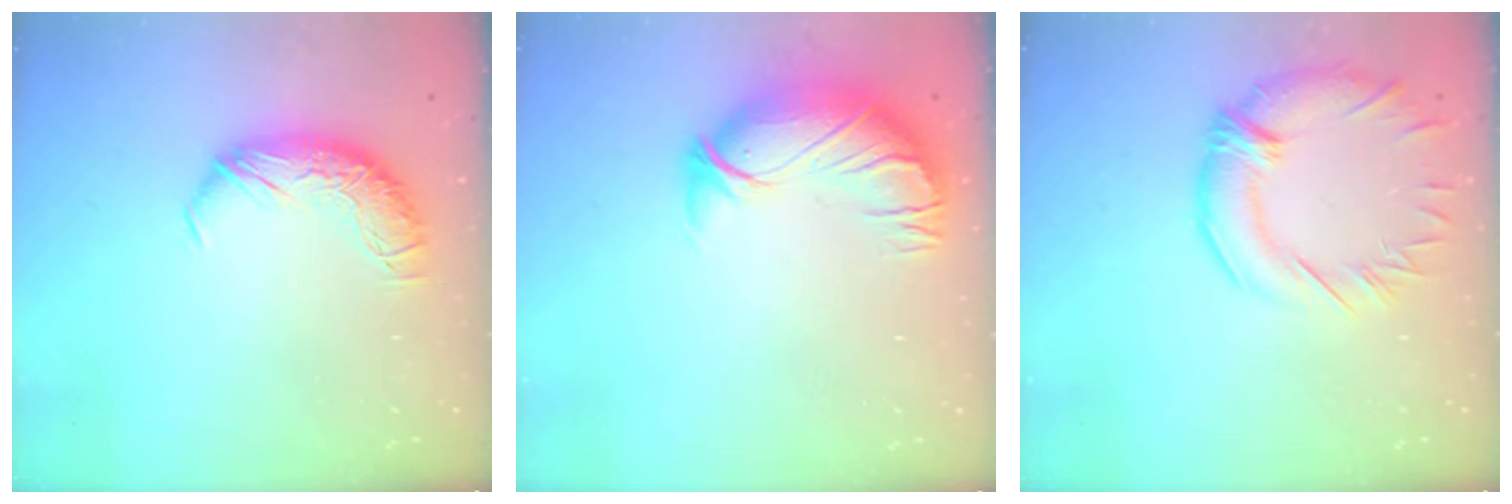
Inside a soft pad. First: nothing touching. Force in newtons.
{"total": 2.8, "press": 0.3, "slide": 2.8}
{"total": 4.3, "press": 3.8, "slide": 2.1}